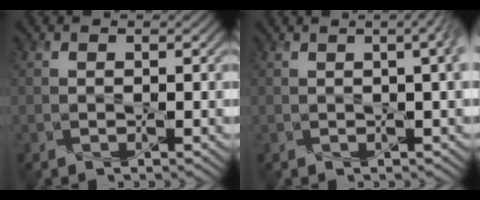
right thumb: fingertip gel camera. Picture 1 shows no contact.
{"total": 4.0, "force": [0.5, 1.0, 3.9], "torque": [-0.037, 0.013, 0.001]}